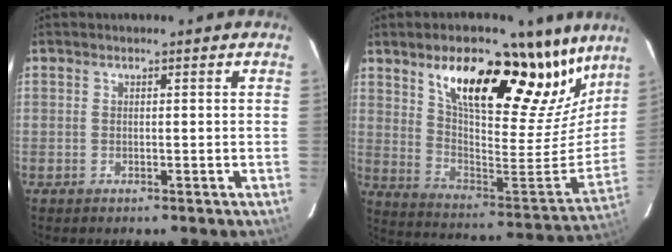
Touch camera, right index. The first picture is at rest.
{"total": 30.0, "force": [21.2, 11.5, 17.9], "torque": [-0.264, -0.021, 0.340]}